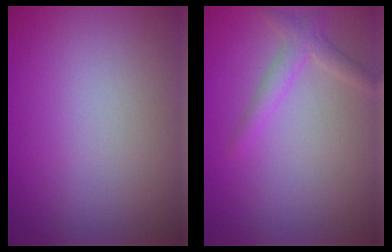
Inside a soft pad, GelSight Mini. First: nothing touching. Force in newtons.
{"total": 2.1, "press": 2.1, "slide": 0.1}